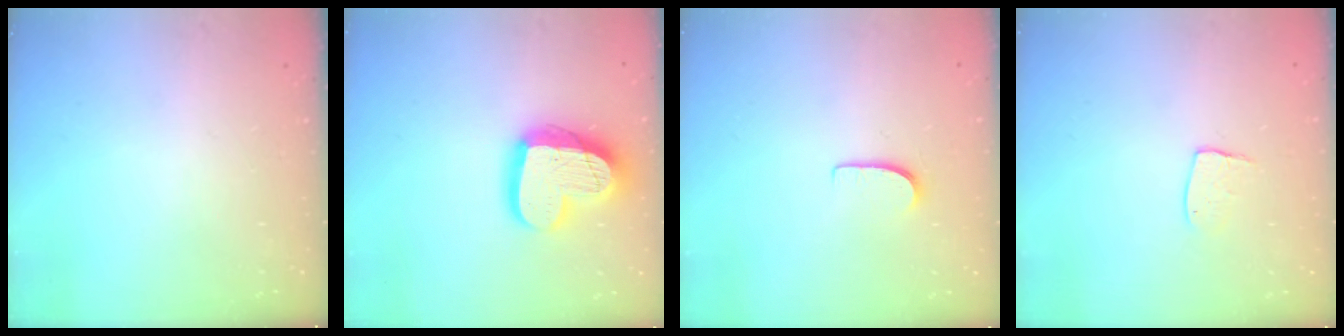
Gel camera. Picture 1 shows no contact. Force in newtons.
{"total": 19.1, "press": 19.0, "slide": 2.0}
{"total": 5.1, "press": 5.1, "slide": 0.5}
{"total": 6.6, "press": 6.6, "slide": 0.4}